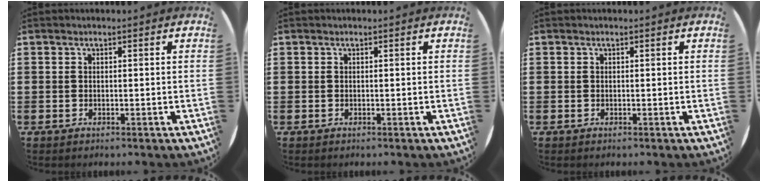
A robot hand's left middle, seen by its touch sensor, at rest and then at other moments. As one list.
[{"total": 0.0}, {"total": 0.0}]